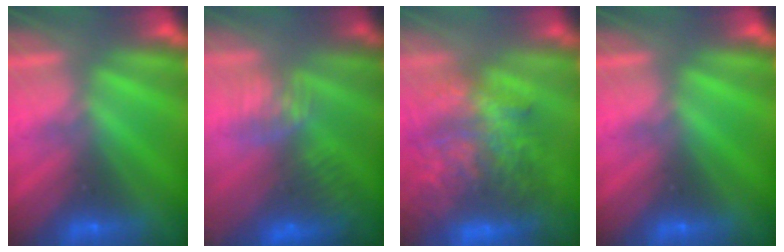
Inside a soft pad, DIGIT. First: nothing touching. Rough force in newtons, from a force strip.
{"total": 7.8}
{"total": 7.8}
{"total": 0.0}